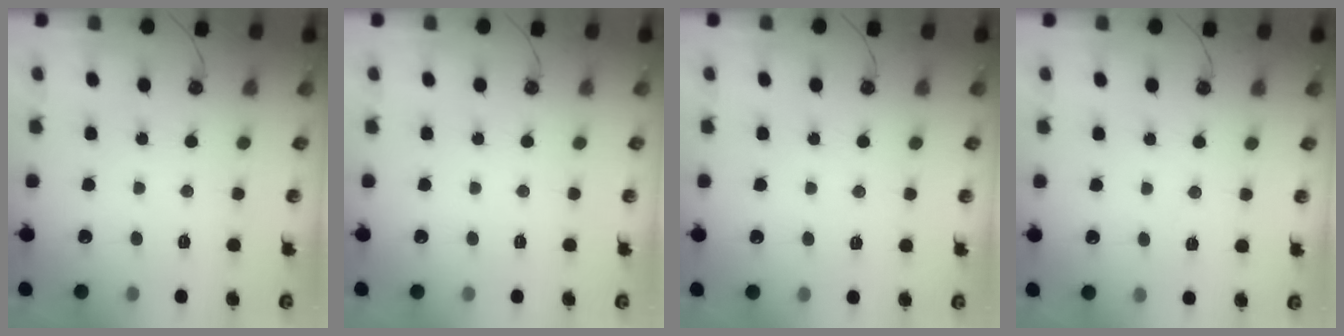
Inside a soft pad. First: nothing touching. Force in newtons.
{"total": 0.0}
{"total": 5.2, "press": 2.6, "slide": 4.5}
{"total": 5.3, "press": 3.1, "slide": 4.3}